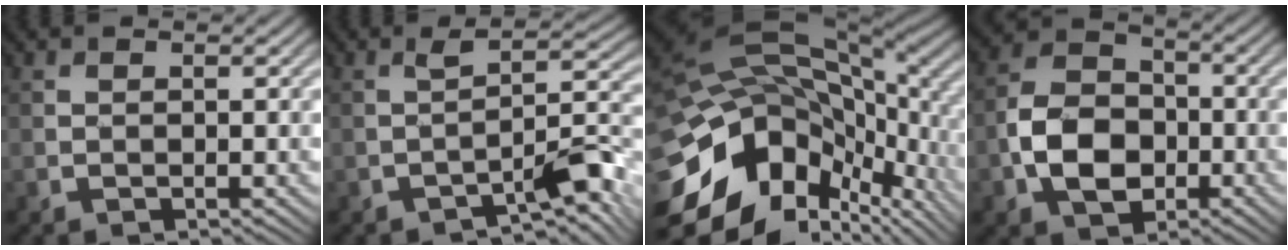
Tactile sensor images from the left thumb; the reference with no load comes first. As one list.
[{"total": 6.5, "force": [-3.7, 1.5, 5.1], "torque": [-0.072, 0.007, -0.062]}, {"total": 18.1, "force": [-5.3, 11.2, 13.2], "torque": [-0.270, -0.029, -0.057]}, {"total": 8.4, "force": [-2.4, 6.2, 5.1], "torque": [-0.102, -0.003, -0.057]}]